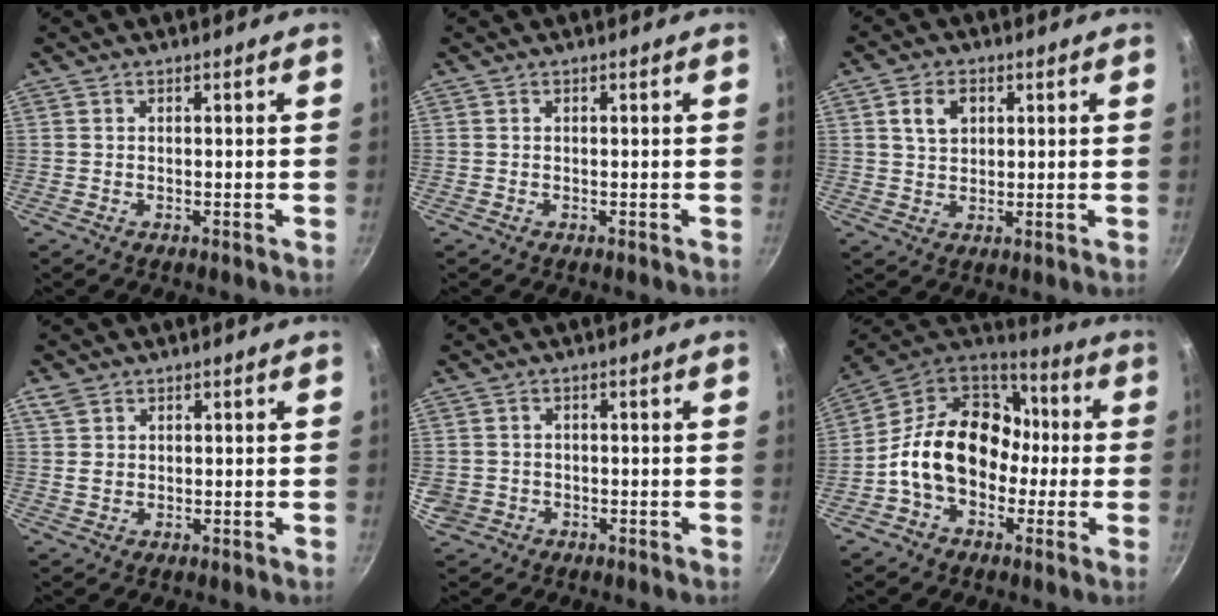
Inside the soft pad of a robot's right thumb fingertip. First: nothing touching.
{"total": 0.0}
{"total": 5.2, "force": [1.8, 3.6, 3.2], "torque": [-0.044, -0.003, 0.033]}
{"total": 3.2, "force": [1.6, 2.4, 1.4], "torque": [-0.020, -0.002, 0.033]}
{"total": 4.2, "force": [-0.8, 3.8, 1.6], "torque": [-0.038, 0.006, -0.006]}
{"total": 20.0, "force": [-1.4, 15.0, 13.2], "torque": [-0.186, 0.057, -0.034]}